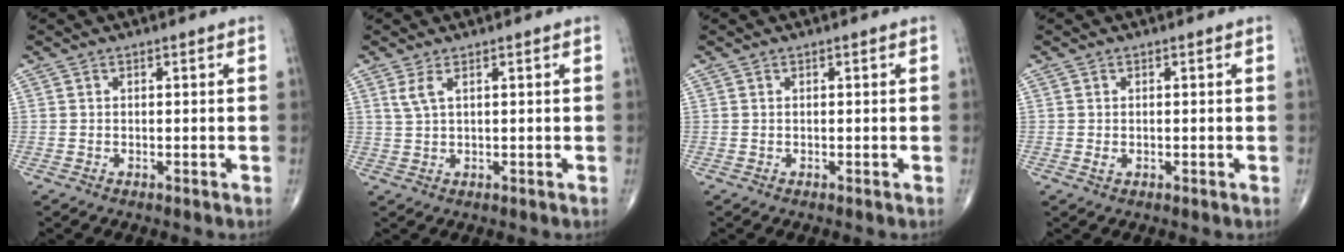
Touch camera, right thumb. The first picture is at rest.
{"total": 2.3, "force": [1.1, 0.6, 1.9], "torque": [-0.052, 0.003, 0.031]}
{"total": 0.0}
{"total": 0.9, "force": [-0.1, 0.6, 0.7], "torque": [-0.014, 0.001, -0.001]}